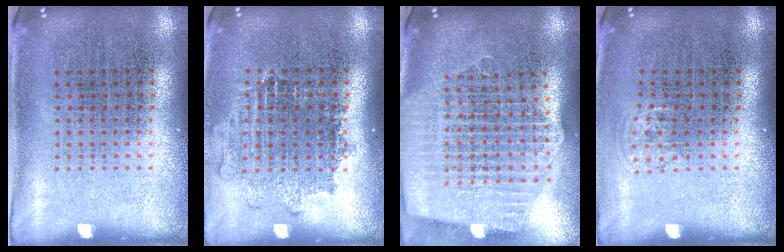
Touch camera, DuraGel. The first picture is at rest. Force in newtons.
{"total": 1.0, "press": 1.0, "slide": 0.4}
{"total": 2.6, "press": 2.2, "slide": 1.3}
{"total": 0.7, "press": 0.5, "slide": 0.4}